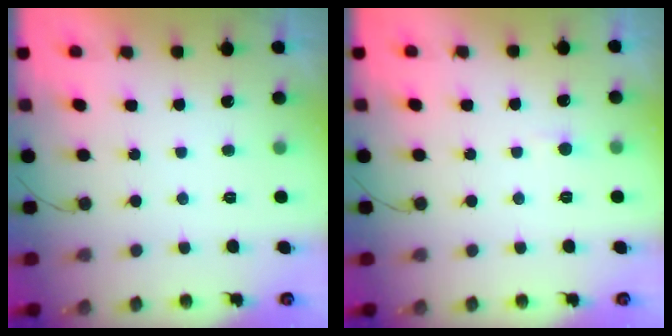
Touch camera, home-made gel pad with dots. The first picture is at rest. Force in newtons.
{"total": 2.0, "press": 2.0, "slide": 0.2}